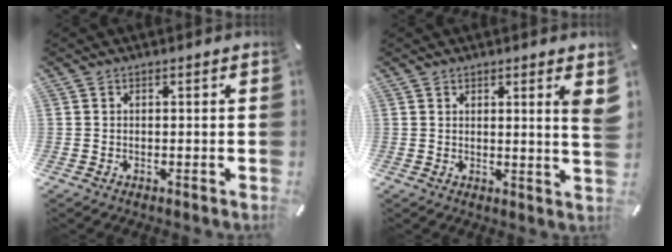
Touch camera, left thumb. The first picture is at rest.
{"total": 4.2, "force": [2.0, 0.0, 3.6], "torque": [-0.057, -0.016, 0.030]}